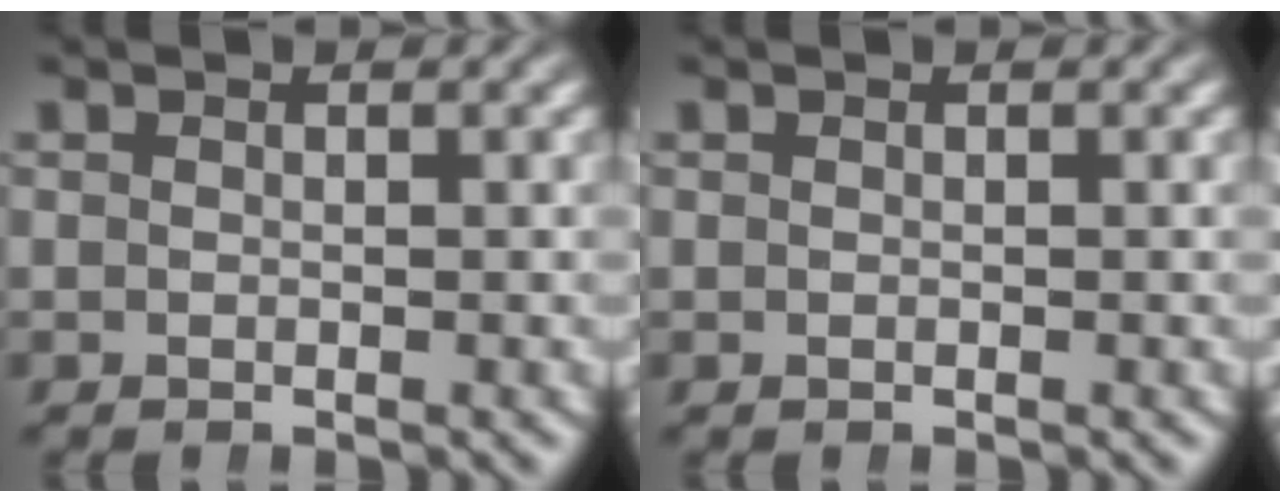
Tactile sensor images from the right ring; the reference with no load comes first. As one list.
[{"total": 0.0}]